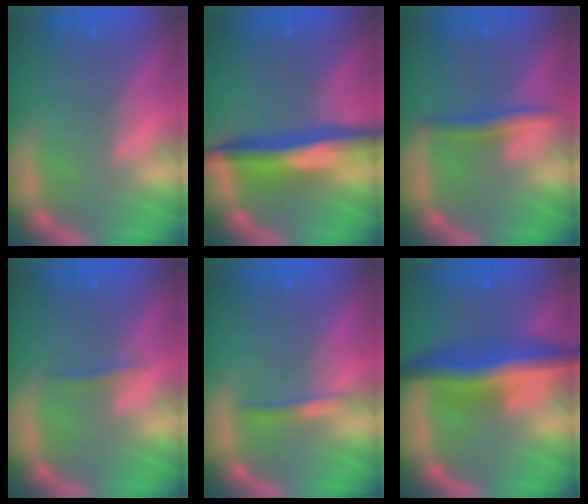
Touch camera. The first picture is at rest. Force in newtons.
{"total": 7.1}
{"total": 2.4}
{"total": 0.9}
{"total": 1.4}
{"total": 7.4}